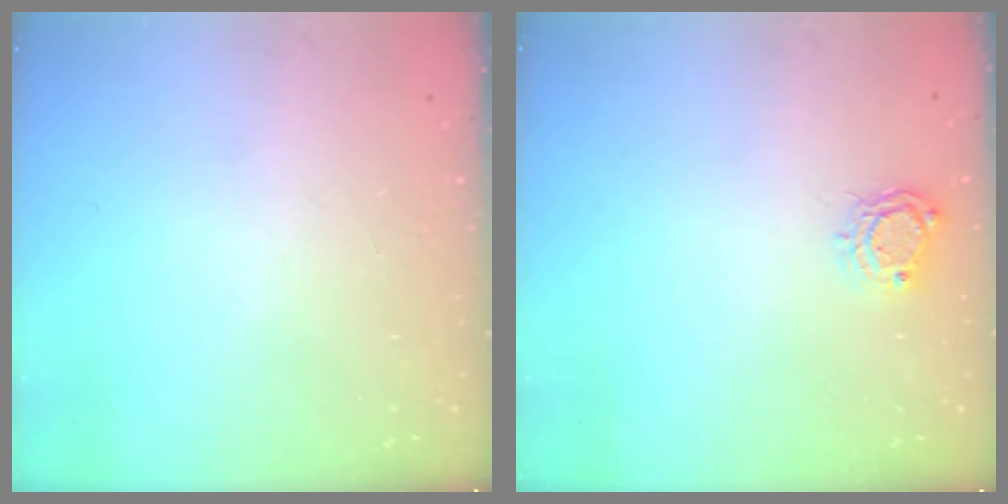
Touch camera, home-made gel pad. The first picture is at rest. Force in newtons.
{"total": 5.5, "press": 5.5, "slide": 0.5}